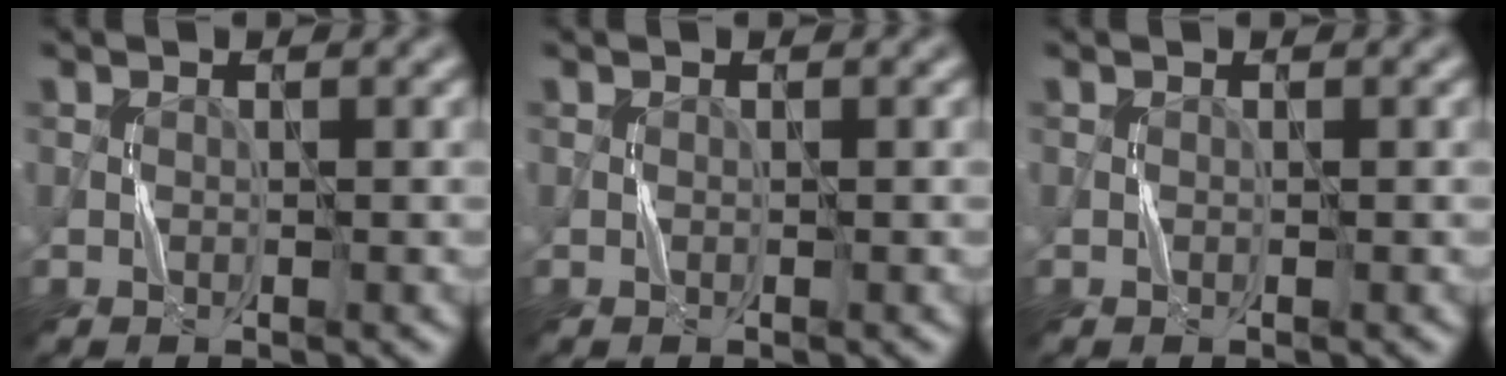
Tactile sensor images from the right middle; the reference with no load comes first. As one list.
[{"total": 0.0}, {"total": 0.0}]